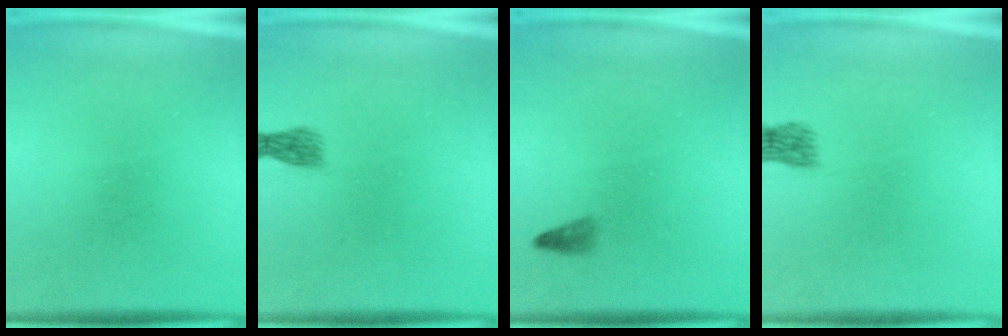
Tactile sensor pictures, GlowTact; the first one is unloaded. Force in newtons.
{"total": 1.9}
{"total": 0.9}
{"total": 2.1}